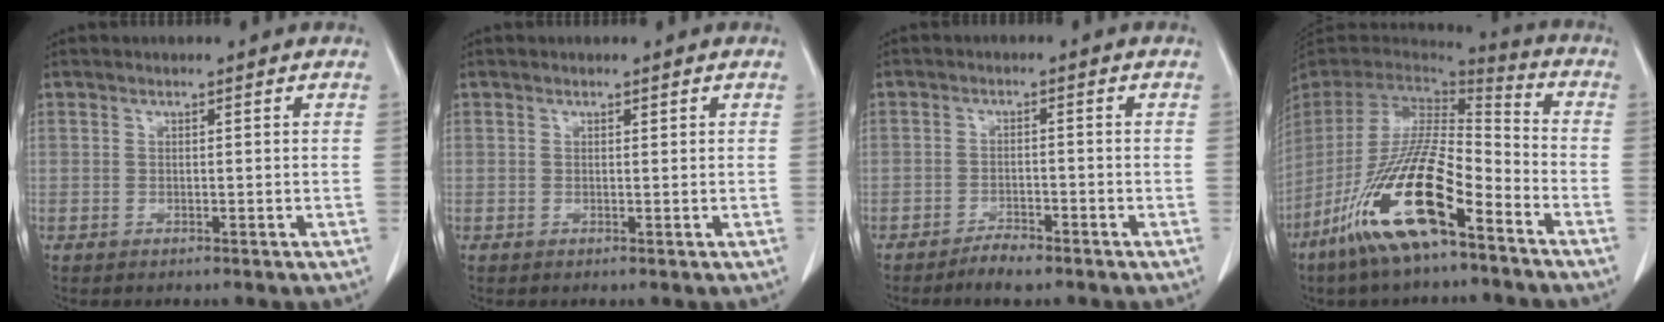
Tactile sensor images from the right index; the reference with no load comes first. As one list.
[{"total": 0.0}, {"total": 3.0, "force": [-2.5, 0.6, 1.6], "torque": [-0.029, -0.001, -0.042]}, {"total": 18.0, "force": [-10.0, 3.5, 14.5], "torque": [-0.301, -0.035, -0.186]}]